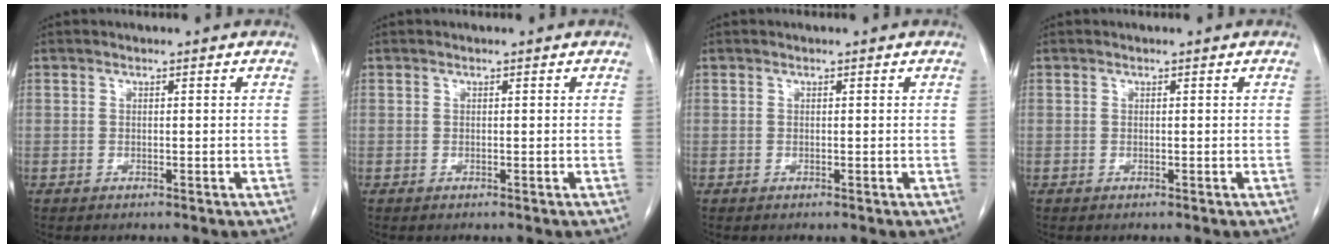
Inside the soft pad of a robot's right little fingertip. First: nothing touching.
{"total": 0.0}
{"total": 0.0}
{"total": 0.0}